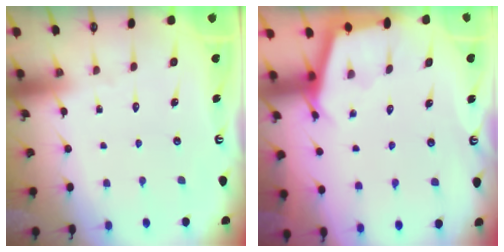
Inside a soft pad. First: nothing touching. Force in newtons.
{"total": 3.0, "press": 2.9, "slide": 0.3}